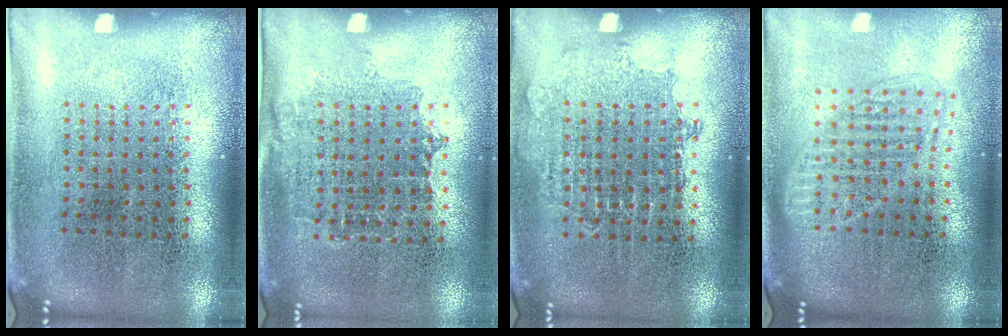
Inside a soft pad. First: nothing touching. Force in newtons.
{"total": 0.9, "press": 0.7, "slide": 0.6}
{"total": 0.8, "press": 0.8, "slide": 0.2}
{"total": 1.5, "press": 1.3, "slide": 0.8}